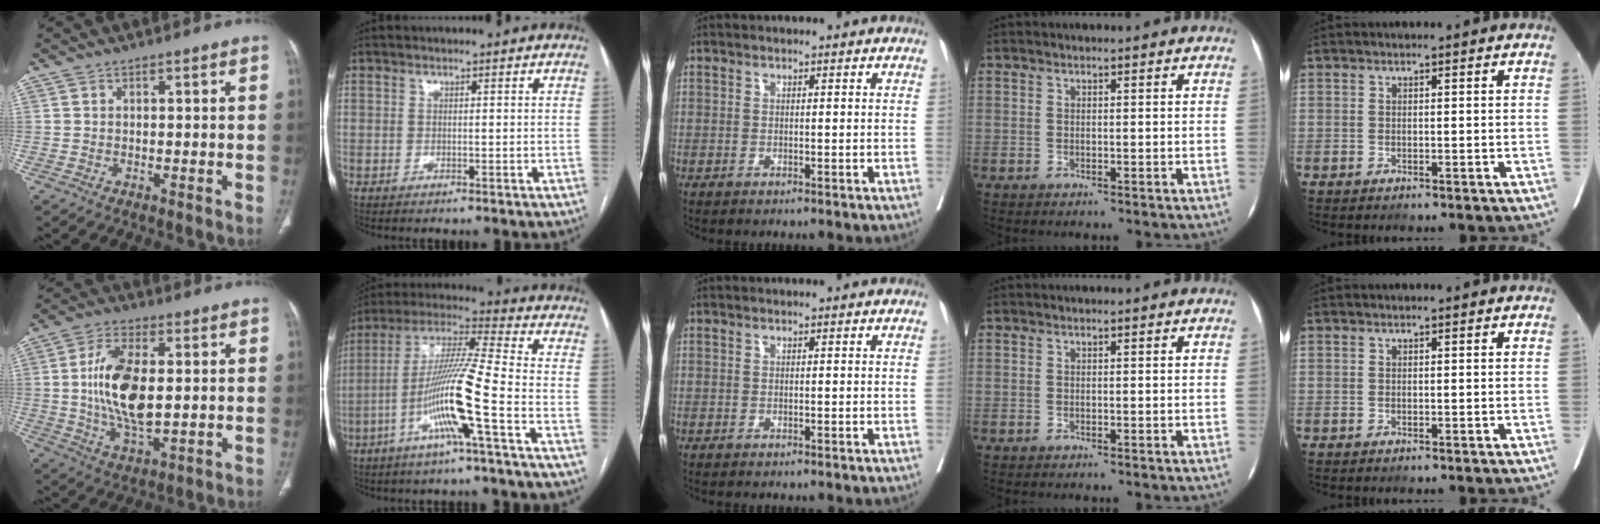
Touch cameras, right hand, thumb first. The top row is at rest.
{"thumb": {"total": 14.2, "force": [0.8, 6.7, 12.4], "torque": [-0.238, -0.008, 0.018]}, "index": {"total": 13.3, "force": [-4.8, -1.1, 12.4], "torque": [-0.240, 0.004, -0.098]}}